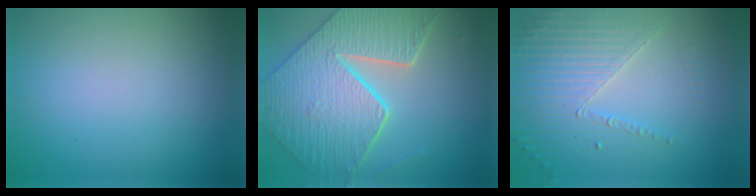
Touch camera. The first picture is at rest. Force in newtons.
{"total": 9.3, "press": 6.7, "slide": 6.4}
{"total": 3.6, "press": 3.3, "slide": 1.5}